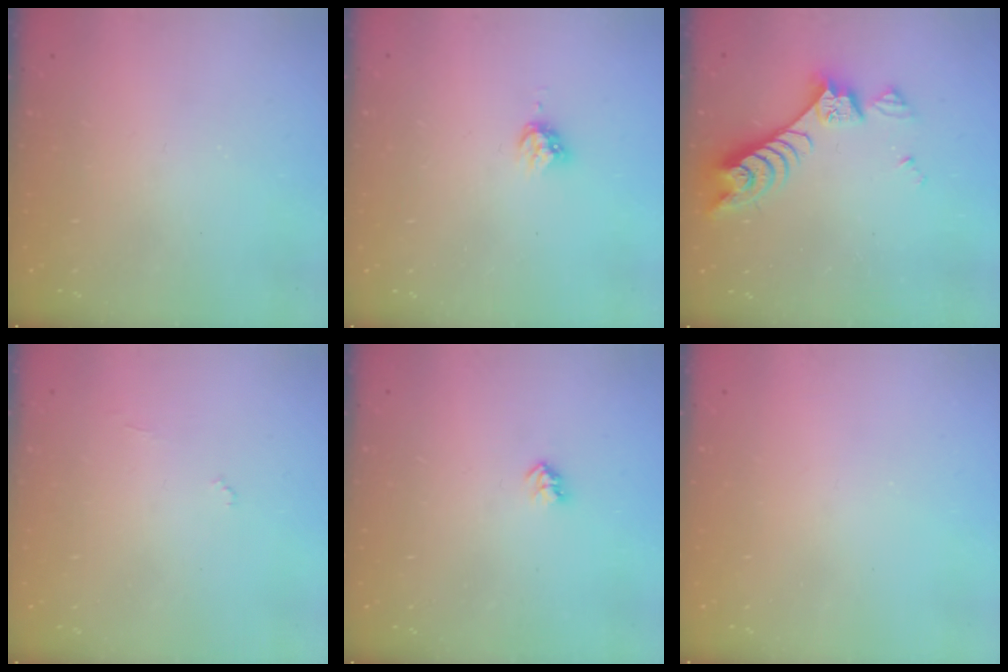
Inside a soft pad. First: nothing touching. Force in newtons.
{"total": 4.3, "press": 4.3, "slide": 0.3}
{"total": 8.3, "press": 8.2, "slide": 1.3}
{"total": 3.9, "press": 3.9, "slide": 0.3}
{"total": 2.6, "press": 2.6, "slide": 0.4}
{"total": 0.0}